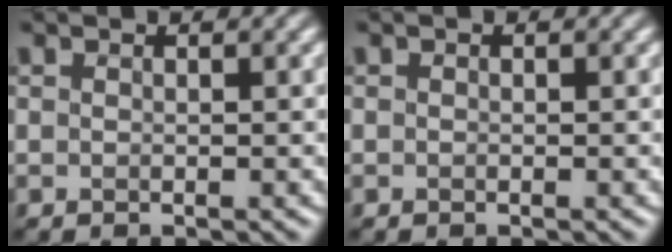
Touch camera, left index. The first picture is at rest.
{"total": 0.0}